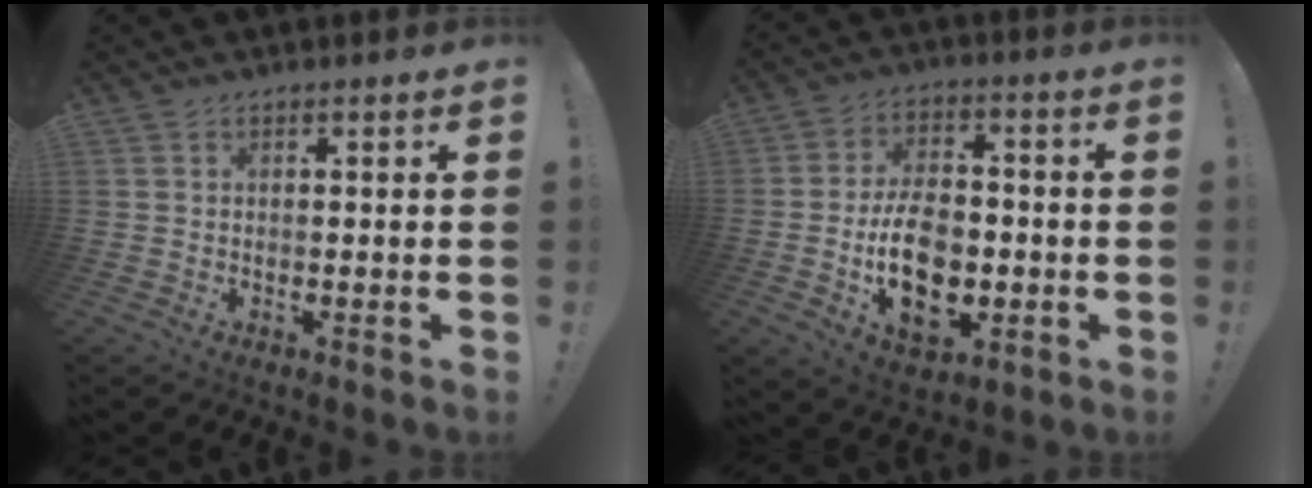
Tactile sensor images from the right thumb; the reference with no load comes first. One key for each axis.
{"total": 16.0, "fx": -3.7, "fy": 10.4, "fz": 11.6, "tx": -0.187, "ty": 0.011, "tz": -0.064}